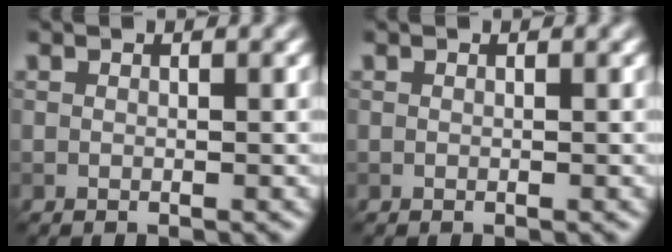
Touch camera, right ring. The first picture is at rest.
{"total": 0.0}